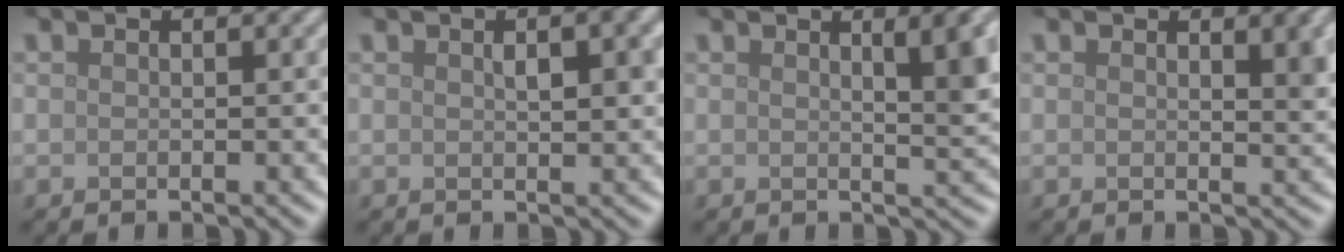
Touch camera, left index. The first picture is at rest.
{"total": 3.1, "force": [0.9, 1.0, 2.8], "torque": [-0.041, 0.007, 0.016]}
{"total": 5.2, "force": [1.9, 1.5, 4.6], "torque": [-0.039, 0.008, 0.024]}
{"total": 2.7, "force": [1.2, 0.7, 2.3], "torque": [-0.023, 0.002, 0.019]}